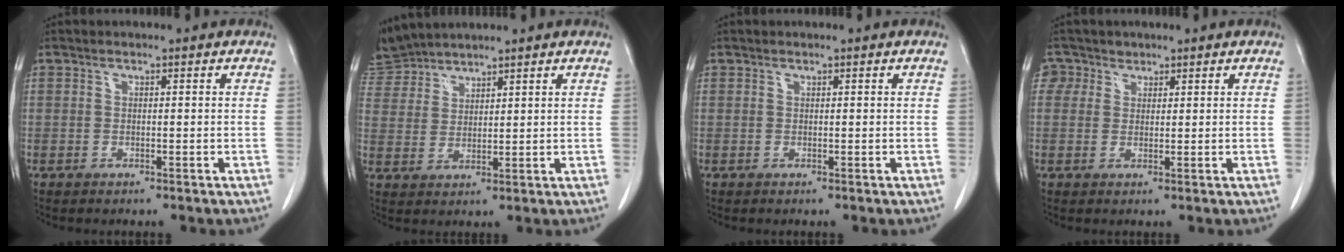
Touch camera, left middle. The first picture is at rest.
{"total": 6.1, "force": [6.0, 0.9, -0.1], "torque": [-0.009, 0.013, 0.129]}
{"total": 0.0}
{"total": 2.7, "force": [1.6, 2.1, -0.3], "torque": [0.012, 0.011, 0.026]}